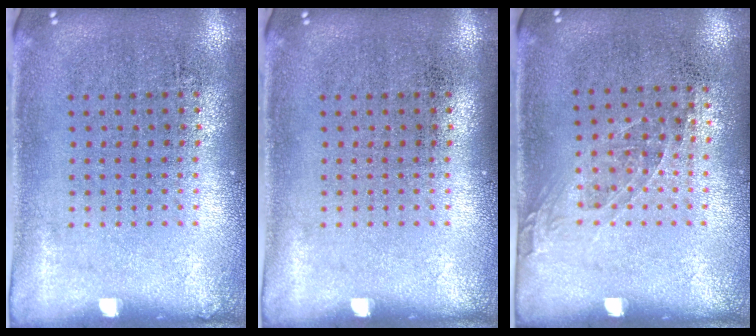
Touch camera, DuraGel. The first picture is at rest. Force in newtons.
{"total": 0.0}
{"total": 1.0, "press": 0.8, "slide": 0.6}